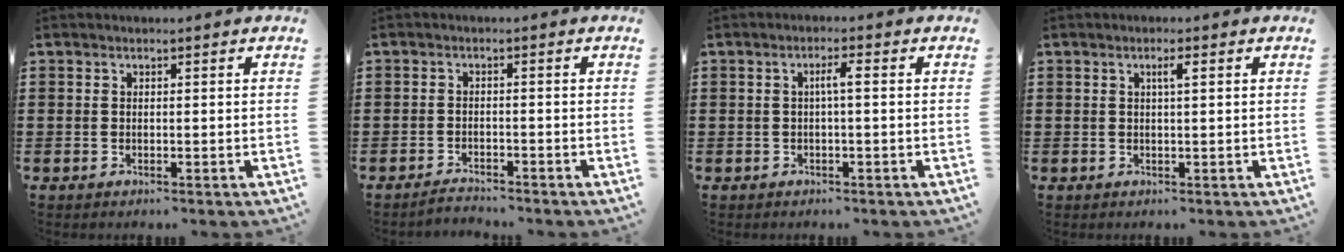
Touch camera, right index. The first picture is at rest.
{"total": 2.0, "force": [-2.0, 0.2, -0.1], "torque": [-0.005, 0.003, -0.043]}
{"total": 2.4, "force": [0.0, 0.1, 2.4], "torque": [-0.046, 0.002, -0.003]}
{"total": 1.7, "force": [0.6, 0.1, 1.6], "torque": [-0.033, 0.002, 0.008]}